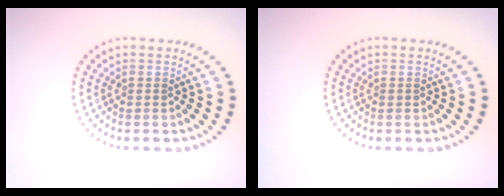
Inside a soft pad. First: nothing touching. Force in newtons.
{"total": 0.0}